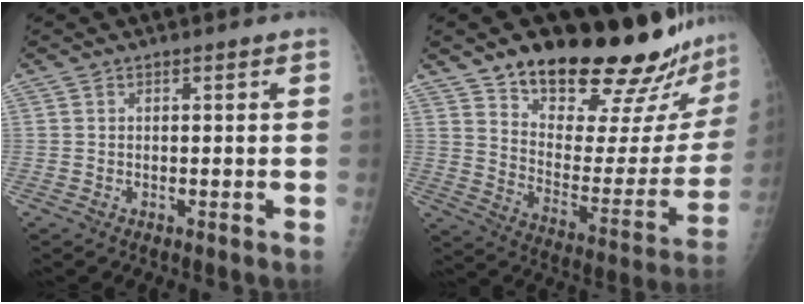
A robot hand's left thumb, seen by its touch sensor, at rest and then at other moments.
{"total": 26.4, "force": [20.8, 7.4, 14.4], "torque": [-0.169, -0.126, 0.297]}